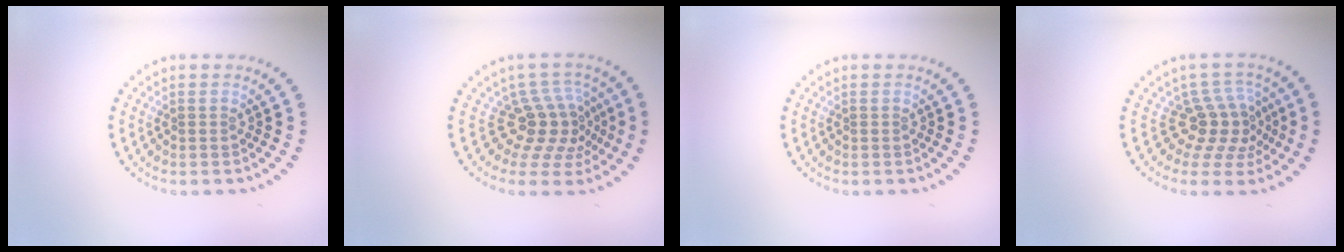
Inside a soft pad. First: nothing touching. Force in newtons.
{"total": 4.0, "press": 2.8, "slide": 2.9}
{"total": 0.0}
{"total": 3.7, "press": 2.7, "slide": 2.6}